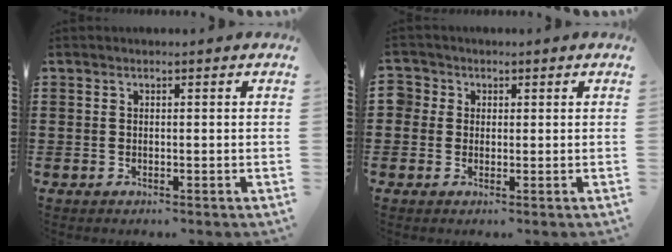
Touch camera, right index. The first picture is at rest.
{"total": 1.9, "force": [0.4, 1.9, -0.1], "torque": [-0.010, 0.011, 0.004]}